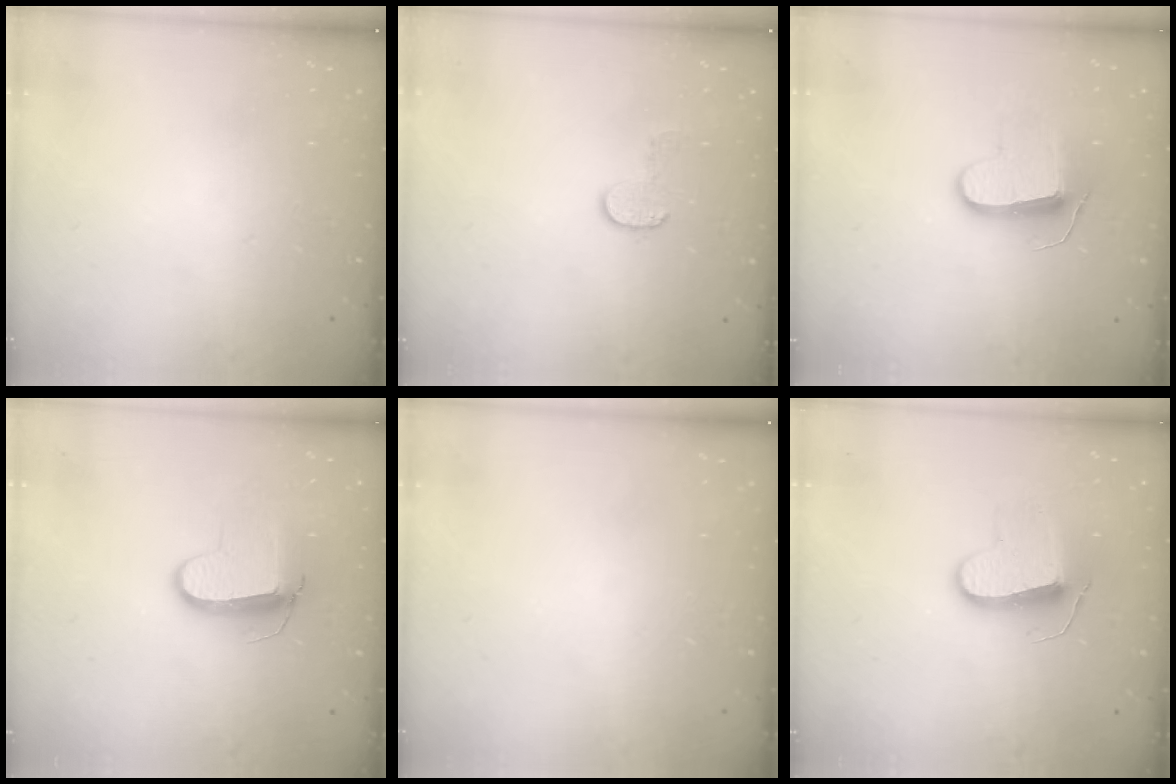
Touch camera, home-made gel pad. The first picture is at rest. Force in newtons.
{"total": 5.9, "press": 5.9, "slide": 0.4}
{"total": 9.8, "press": 9.8, "slide": 0.2}
{"total": 9.6, "press": 9.5, "slide": 0.9}
{"total": 0.6, "press": 0.5, "slide": 0.2}
{"total": 10.0, "press": 10.0, "slide": 0.6}